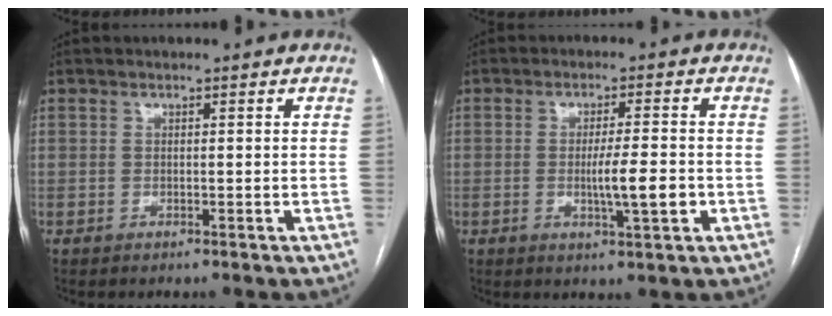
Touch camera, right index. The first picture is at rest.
{"total": 5.9, "force": [-1.2, 0.4, 5.7], "torque": [-0.099, -0.007, -0.018]}